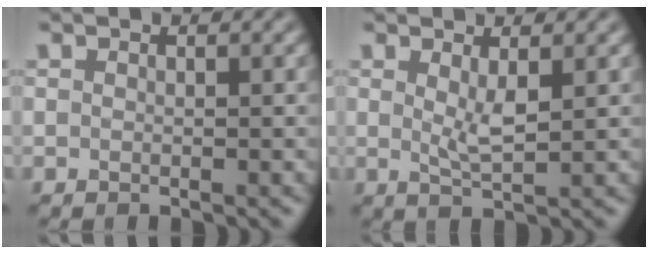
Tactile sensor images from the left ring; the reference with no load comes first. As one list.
[{"total": 2.1, "force": [0.4, 0.5, 2.0], "torque": [-0.039, -0.009, 0.011]}]